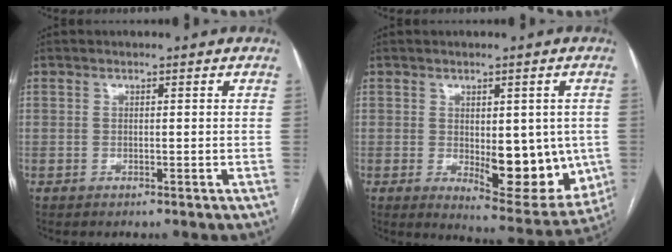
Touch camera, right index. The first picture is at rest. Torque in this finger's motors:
{"motor_torque": [0.95, -0.06, 0.30, 0.09]}